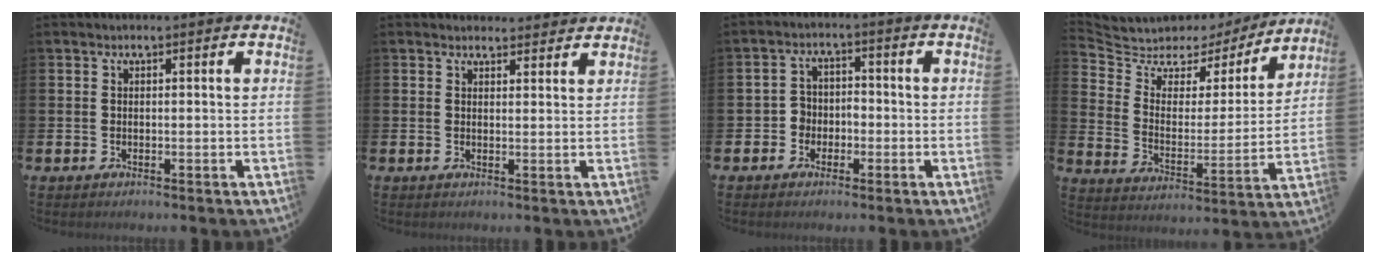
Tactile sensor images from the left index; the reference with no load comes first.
{"total": 2.1, "force": [2.0, 0.6, -0.1], "torque": [0.006, -0.009, 0.036]}
{"total": 3.0, "force": [-1.8, 2.4, 0.3], "torque": [-0.019, 0.010, -0.042]}
{"total": 6.6, "force": [5.8, 3.0, 1.0], "torque": [-0.062, -0.048, 0.096]}